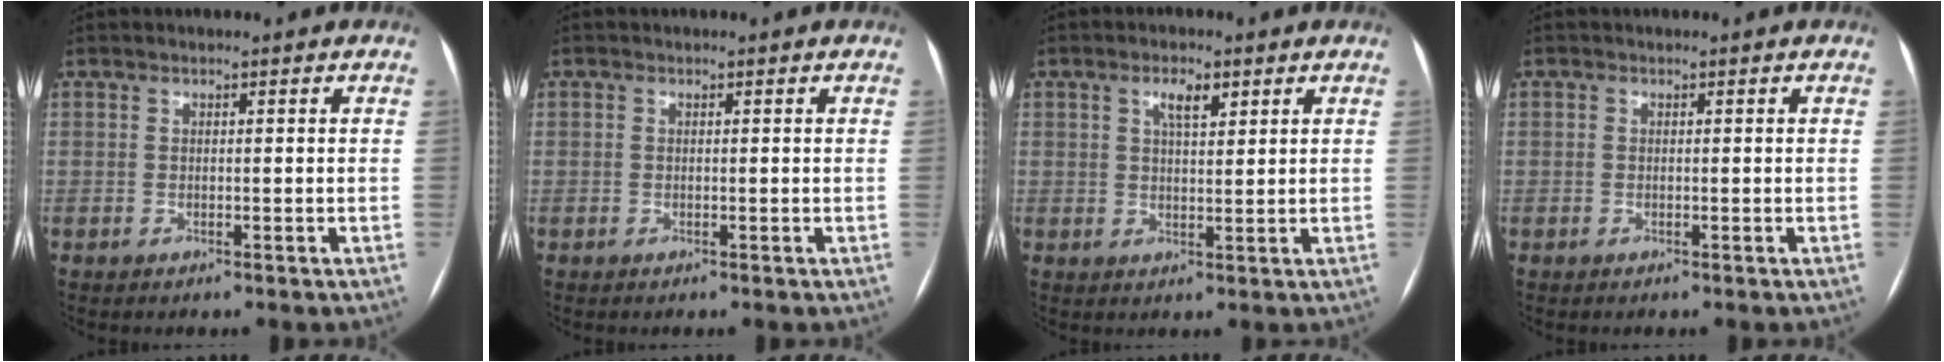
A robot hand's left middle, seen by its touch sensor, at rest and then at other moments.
{"total": 0.0}
{"total": 3.6, "force": [1.9, 1.1, 2.8], "torque": [-0.050, 0.004, 0.032]}
{"total": 0.0}